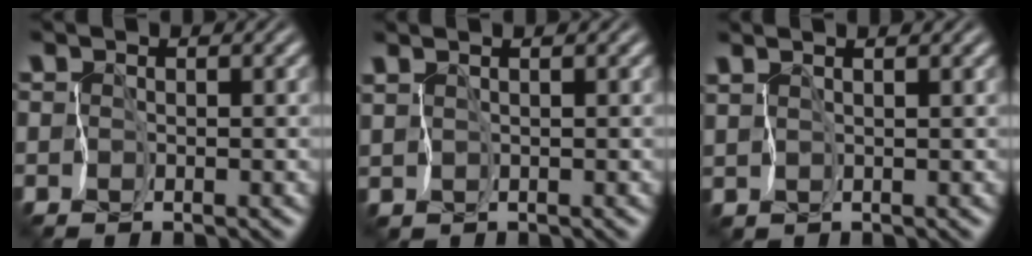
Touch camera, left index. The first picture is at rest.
{"total": 1.2, "force": [1.1, -0.2, 0.2], "torque": [-0.006, 0.005, 0.024]}
{"total": 2.0, "force": [1.9, 0.3, 0.7], "torque": [-0.011, 0.008, 0.029]}